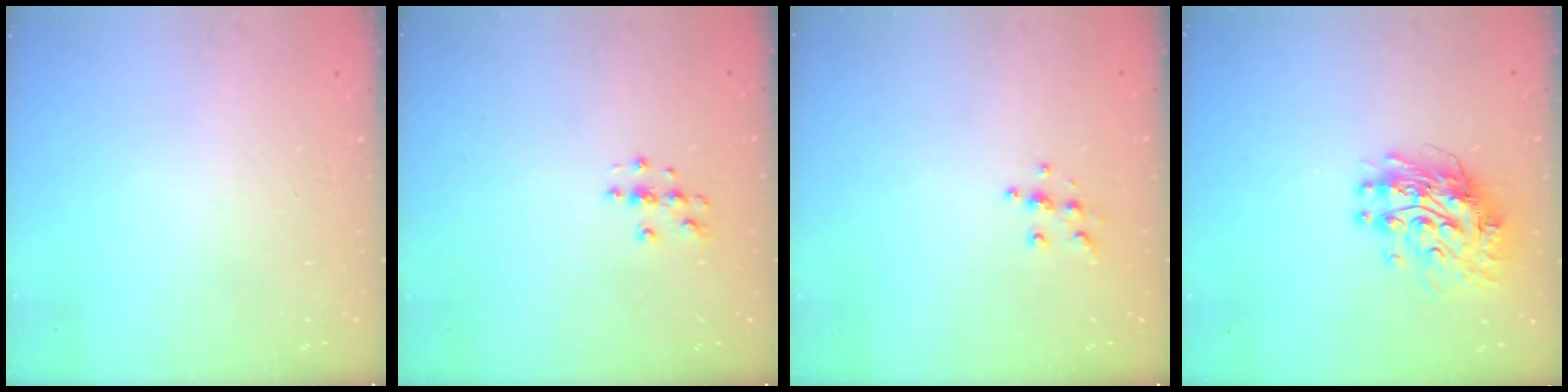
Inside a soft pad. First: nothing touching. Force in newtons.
{"total": 3.8, "press": 3.8, "slide": 0.4}
{"total": 5.9, "press": 5.9, "slide": 0.5}
{"total": 11.2, "press": 11.2, "slide": 0.9}